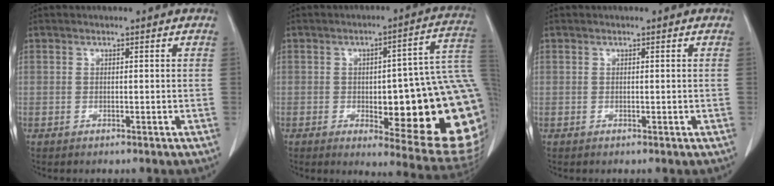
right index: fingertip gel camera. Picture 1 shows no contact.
{"total": 25.4, "force": [-2.4, 5.5, 24.7], "torque": [-0.217, 0.019, -0.016]}
{"total": 0.0}